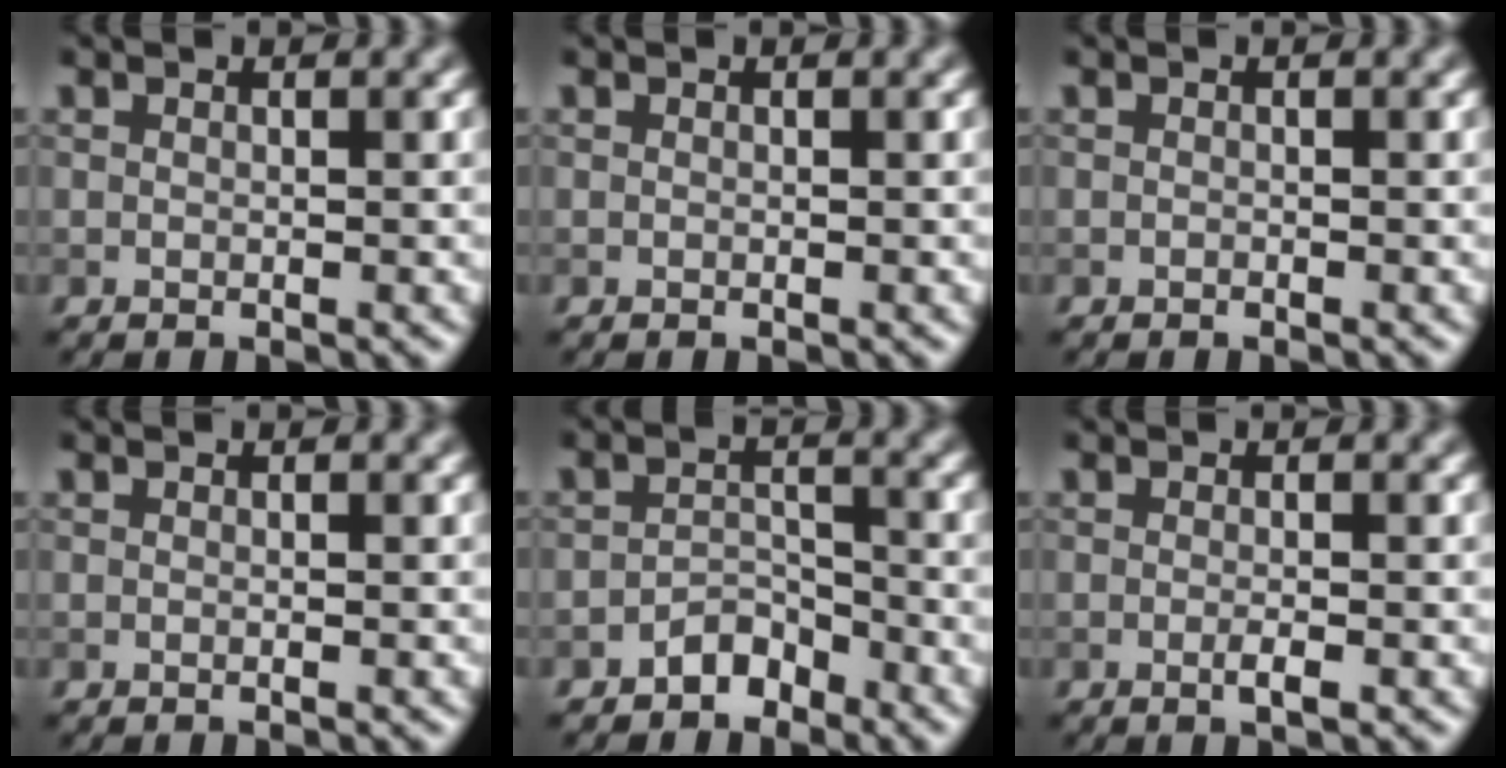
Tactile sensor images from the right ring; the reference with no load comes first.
{"total": 0.0}
{"total": 0.0}
{"total": 0.0}
{"total": 2.3, "force": [-2.0, 1.1, 0.5], "torque": [-0.004, 0.009, -0.038]}
{"total": 1.2, "force": [-0.6, 0.1, 1.0], "torque": [-0.020, -0.004, -0.014]}